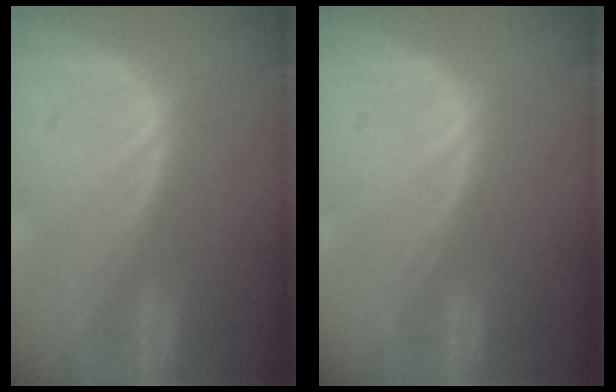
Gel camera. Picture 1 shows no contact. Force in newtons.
{"total": 0.0}